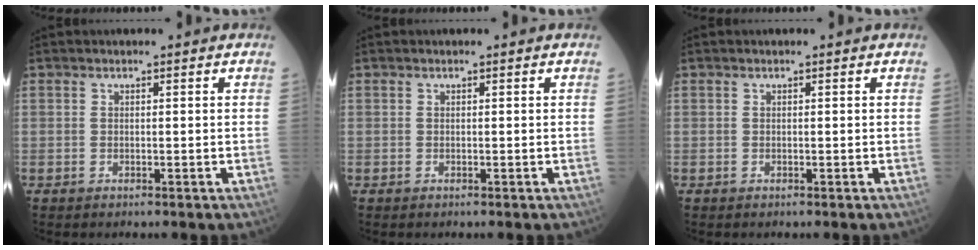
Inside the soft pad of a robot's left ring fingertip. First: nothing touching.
{"total": 0.0}
{"total": 0.0}